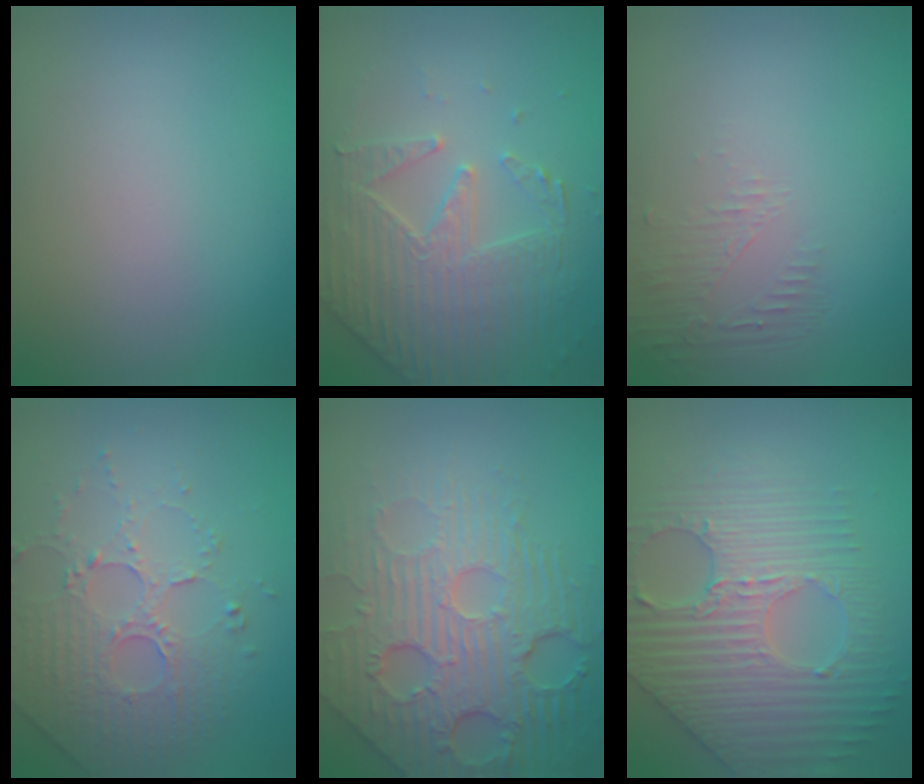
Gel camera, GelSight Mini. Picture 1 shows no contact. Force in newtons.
{"total": 4.4, "press": 3.8, "slide": 2.2}
{"total": 1.3, "press": 0.0, "slide": 1.3}
{"total": 5.1, "press": 3.5, "slide": 3.7}
{"total": 7.5, "press": 5.6, "slide": 5.0}
{"total": 5.3, "press": 5.0, "slide": 1.9}